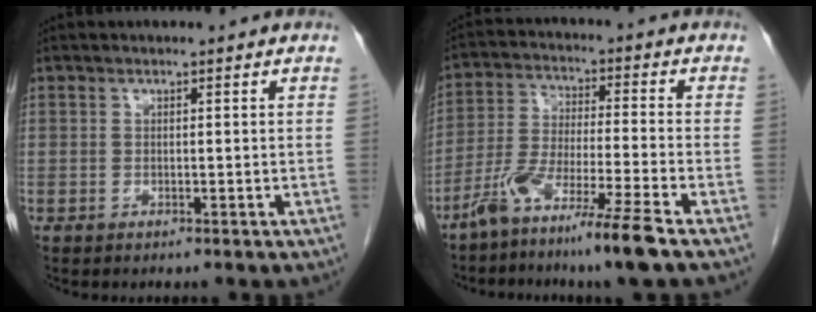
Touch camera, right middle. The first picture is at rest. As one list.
[{"total": 10.6, "force": [-7.4, -1.1, 7.5], "torque": [-0.147, -0.031, -0.142]}]